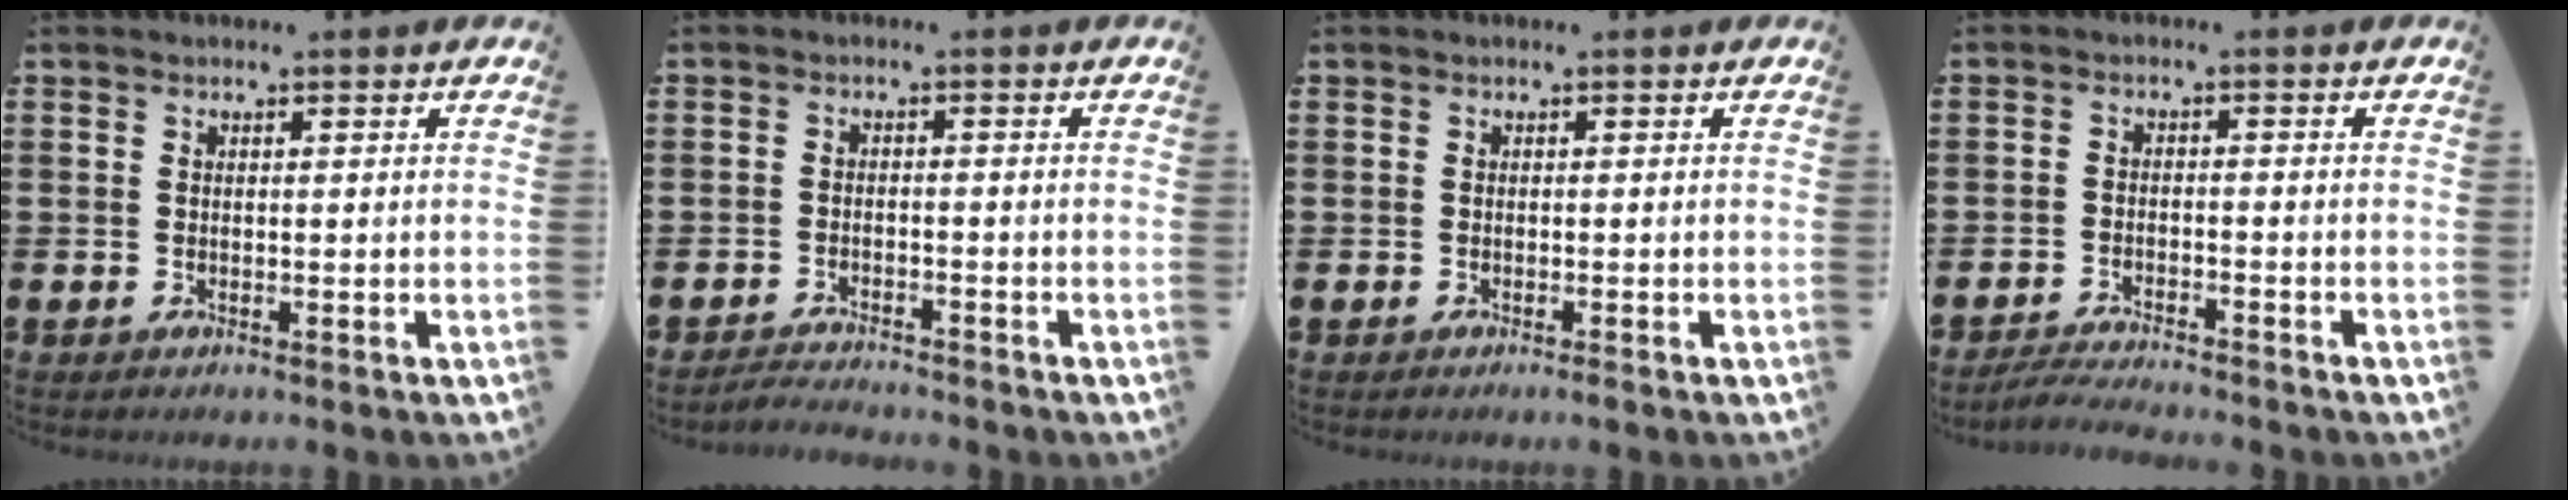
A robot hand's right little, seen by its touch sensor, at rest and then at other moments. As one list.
[{"total": 2.0, "force": [-2.0, -0.1, 0.0], "torque": [-0.004, 0.003, -0.043]}, {"total": 0.5, "force": [-0.3, 0.0, 0.4], "torque": [-0.007, -0.003, -0.006]}, {"total": 2.7, "force": [-2.7, -0.1, 0.3], "torque": [-0.007, 0.003, -0.055]}]